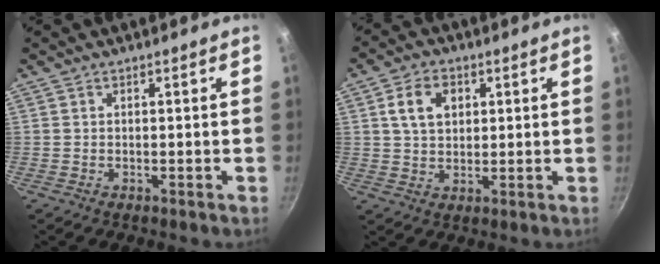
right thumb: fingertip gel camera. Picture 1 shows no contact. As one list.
[{"total": 7.2, "force": [2.2, 5.2, 4.5], "torque": [-0.064, 0.004, 0.036]}]